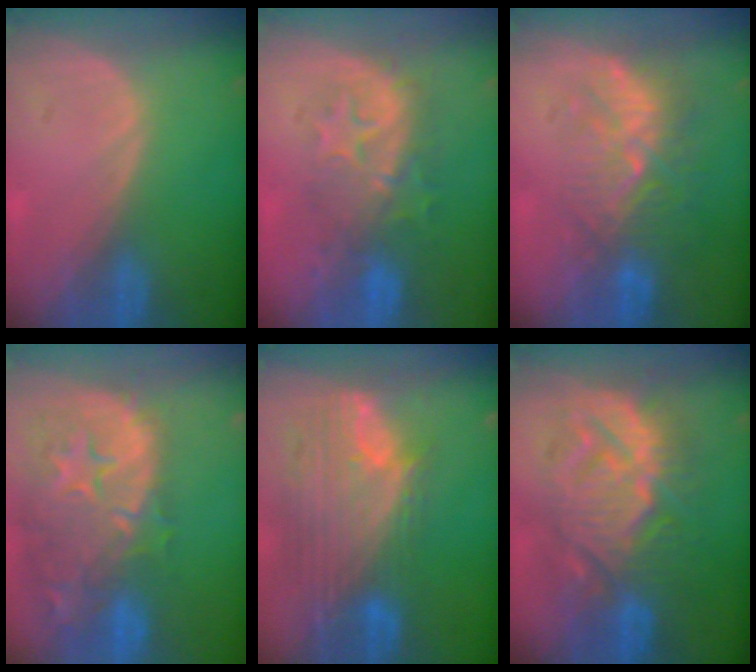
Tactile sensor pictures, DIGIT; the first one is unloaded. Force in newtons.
{"total": 8.1, "press": 8.1, "slide": 0.8}
{"total": 9.0, "press": 8.4, "slide": 3.3}
{"total": 15.3, "press": 12.2, "slide": 9.3}
{"total": 11.9, "press": 10.0, "slide": 6.4}
{"total": 12.0, "press": 11.9, "slide": 1.0}